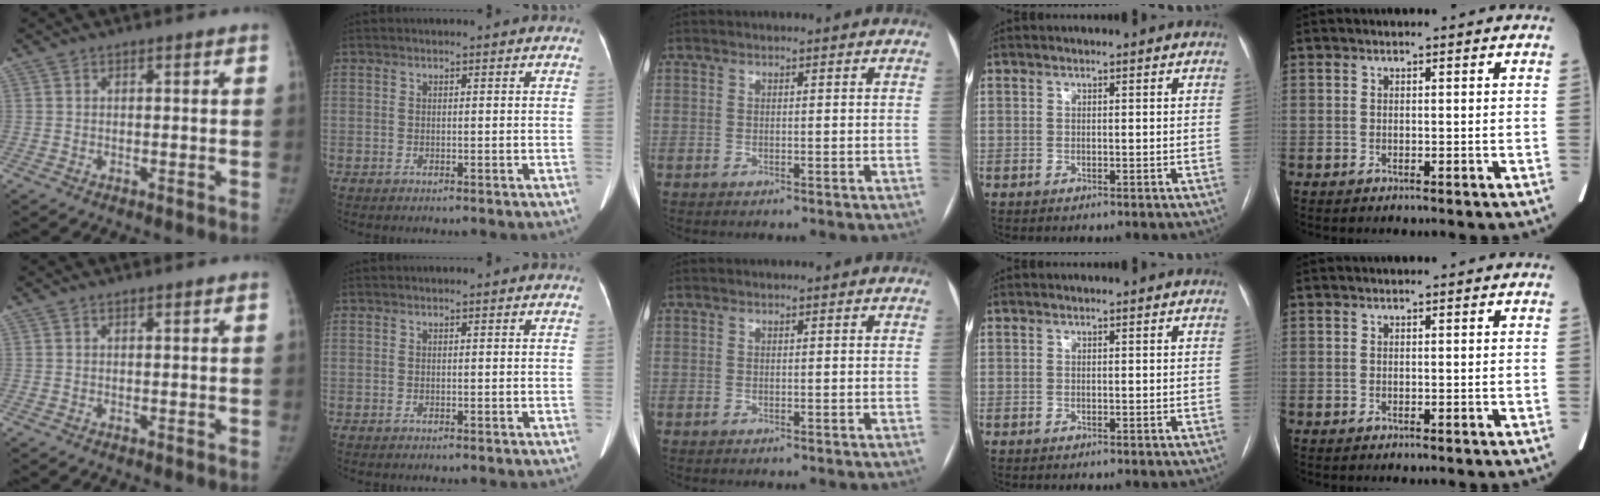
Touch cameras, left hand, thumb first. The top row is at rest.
{}